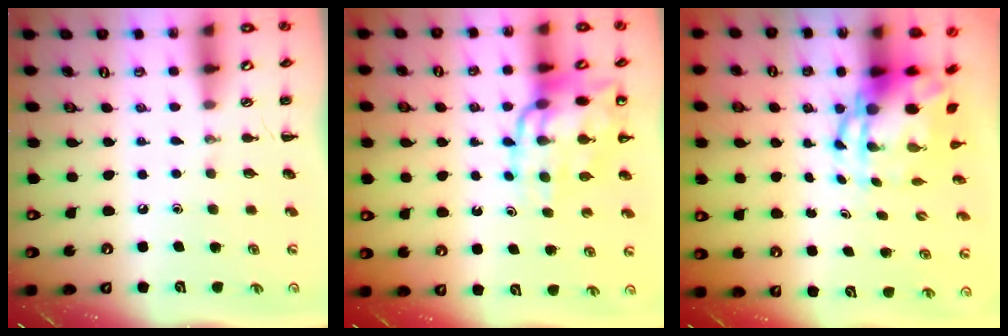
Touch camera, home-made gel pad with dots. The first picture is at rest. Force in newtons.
{"total": 14.7, "press": 14.3, "slide": 3.5}
{"total": 6.6, "press": 6.3, "slide": 2.1}